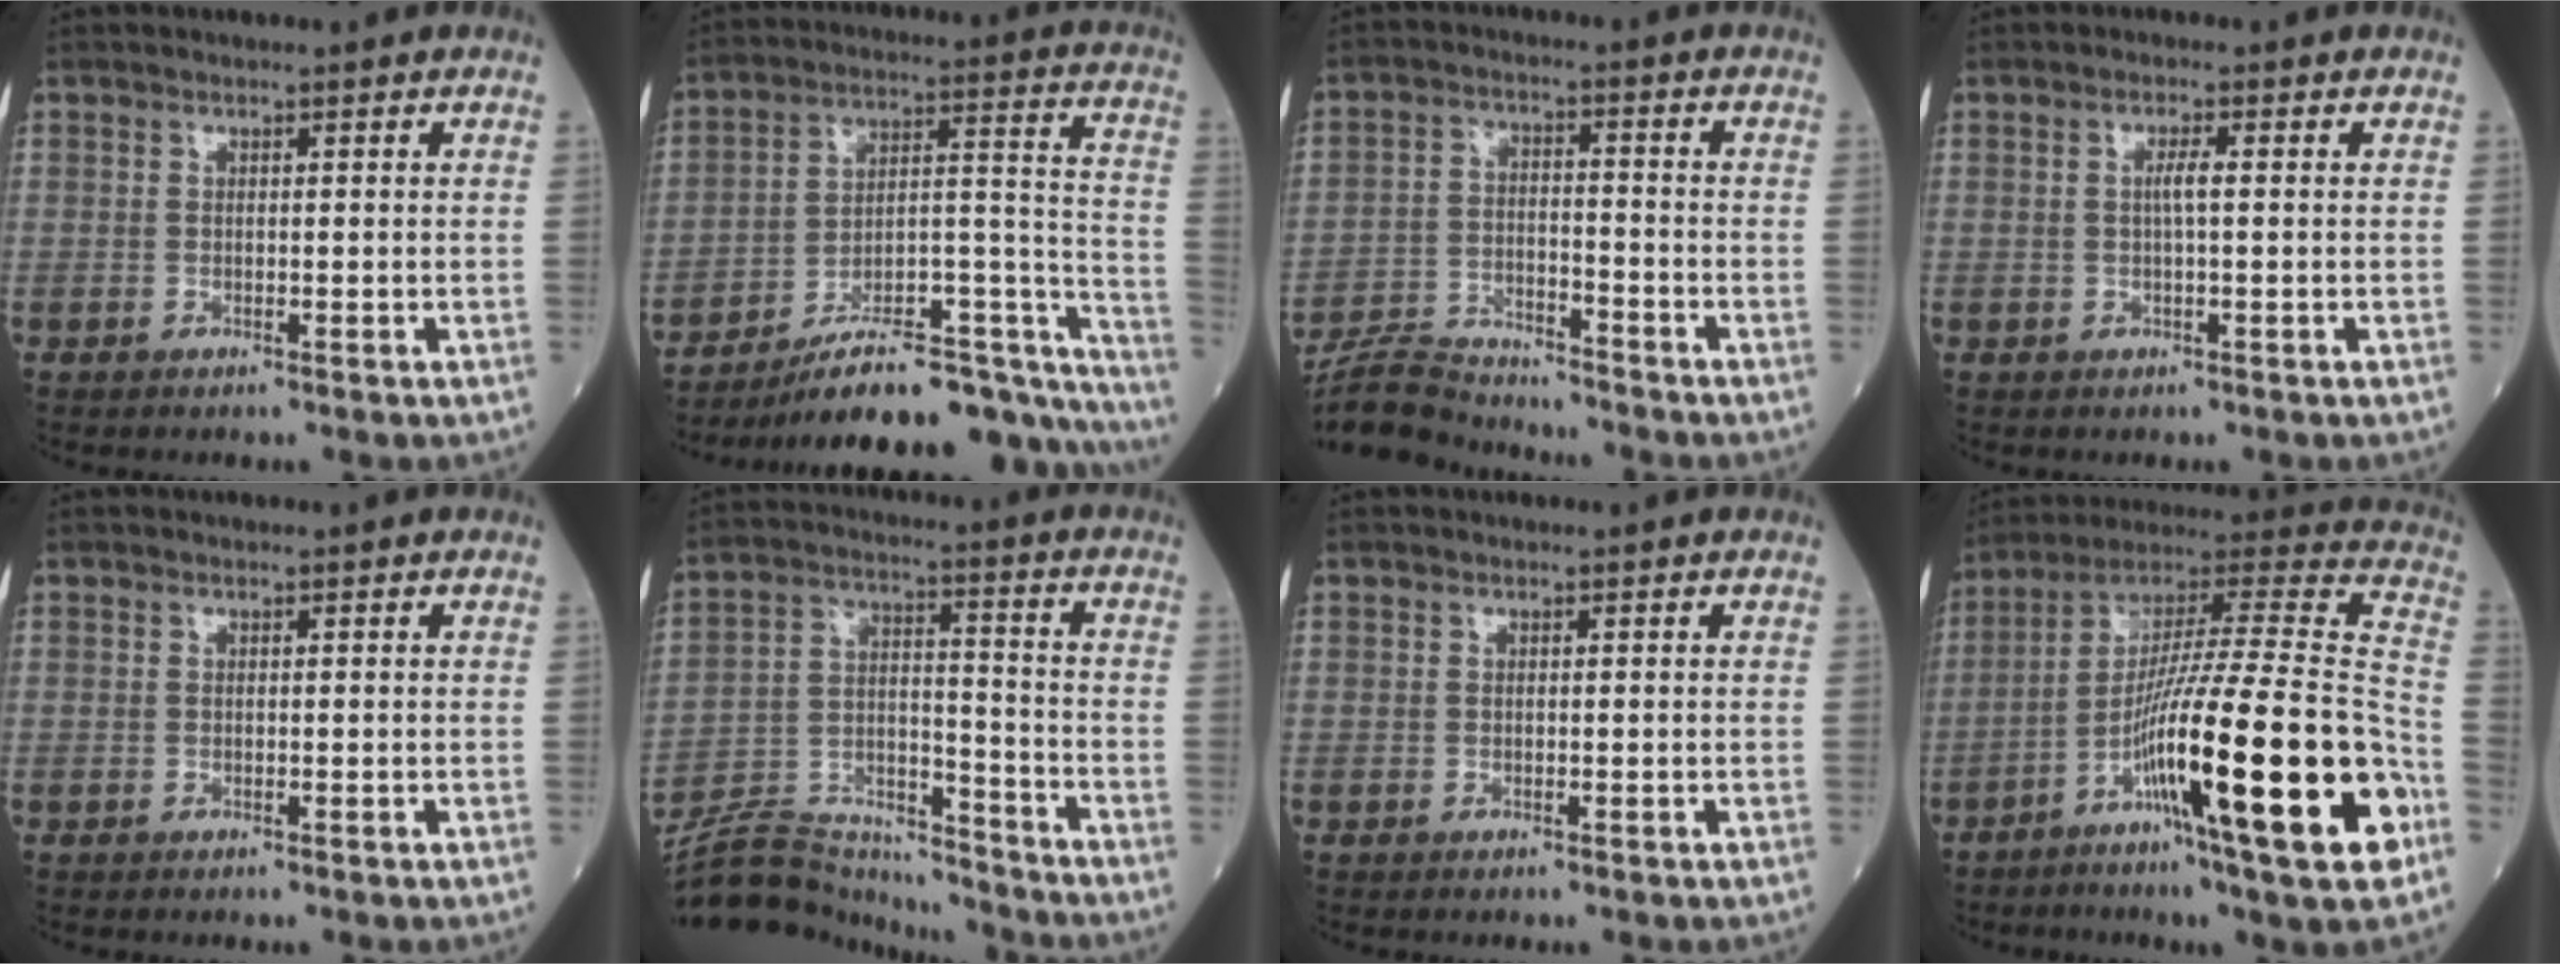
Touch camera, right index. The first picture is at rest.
{"total": 27.0, "force": [-22.6, 5.9, 13.4], "torque": [-0.121, 0.043, -0.324]}
{"total": 9.7, "force": [-9.4, 1.8, 1.5], "torque": [-0.037, 0.003, -0.172]}
{"total": 2.7, "force": [0.2, 0.1, 2.7], "torque": [-0.055, 0.000, 0.003]}
{"total": 0.0}
{"total": 16.2, "force": [-15.8, 2.7, 2.8], "torque": [-0.060, 0.031, -0.262]}
{"total": 0.0}
{"total": 28.9, "force": [-10.3, 1.1, 26.9], "torque": [-0.403, -0.030, -0.180]}